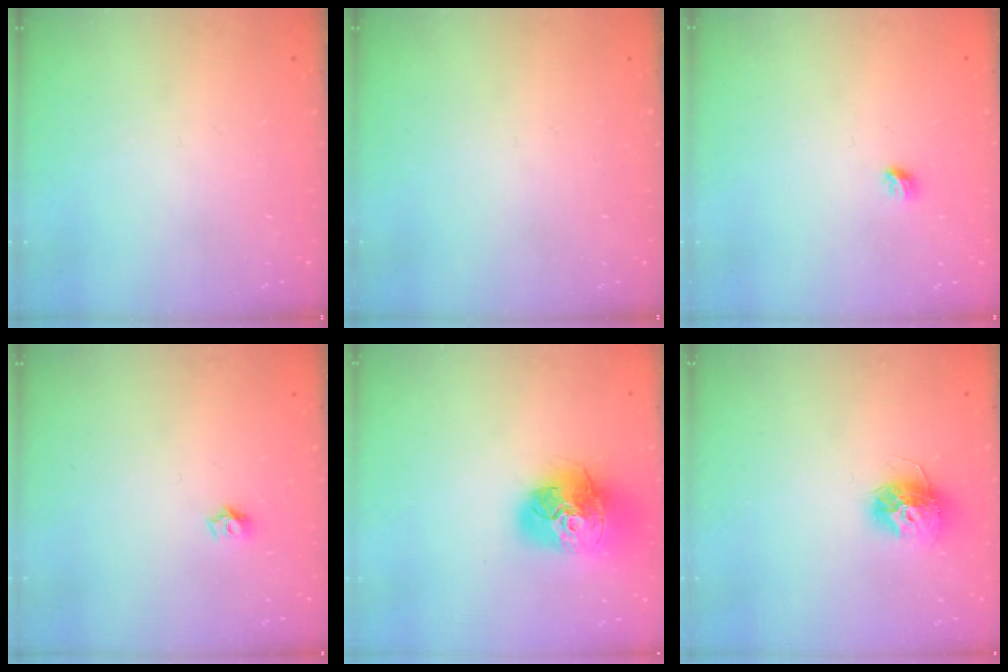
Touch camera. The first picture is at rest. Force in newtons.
{"total": 0.0}
{"total": 3.9, "press": 3.8, "slide": 0.9}
{"total": 5.5, "press": 5.5, "slide": 0.5}
{"total": 18.8, "press": 18.6, "slide": 2.1}
{"total": 11.9, "press": 11.9, "slide": 0.9}